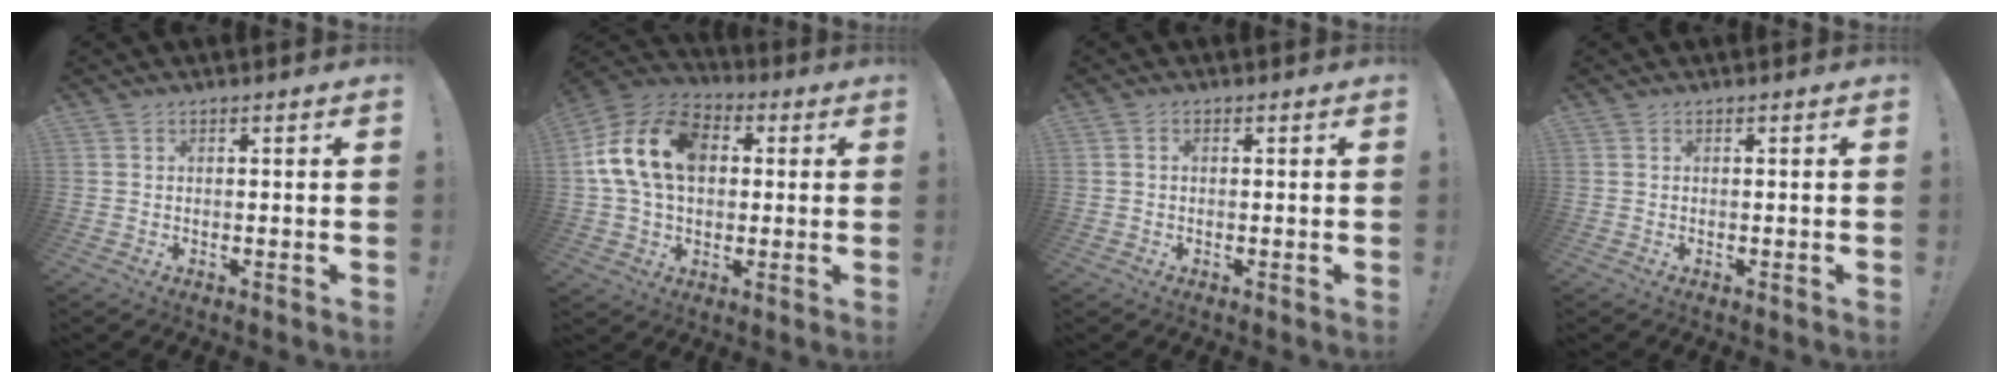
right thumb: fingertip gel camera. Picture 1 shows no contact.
{"total": 18.2, "force": [3.7, 13.0, 12.2], "torque": [-0.222, 0.009, 0.070]}
{"total": 0.6, "force": [-0.1, 0.5, 0.4], "torque": [-0.010, 0.003, -0.001]}
{"total": 0.0}